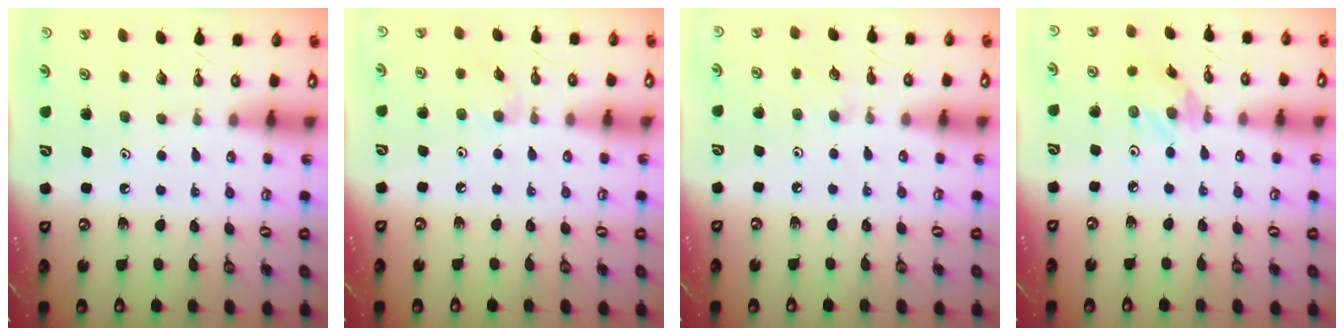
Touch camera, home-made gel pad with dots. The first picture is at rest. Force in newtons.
{"total": 2.7, "press": 2.6, "slide": 0.4}
{"total": 1.9, "press": 1.8, "slide": 0.3}
{"total": 2.1, "press": 2.1, "slide": 0.1}